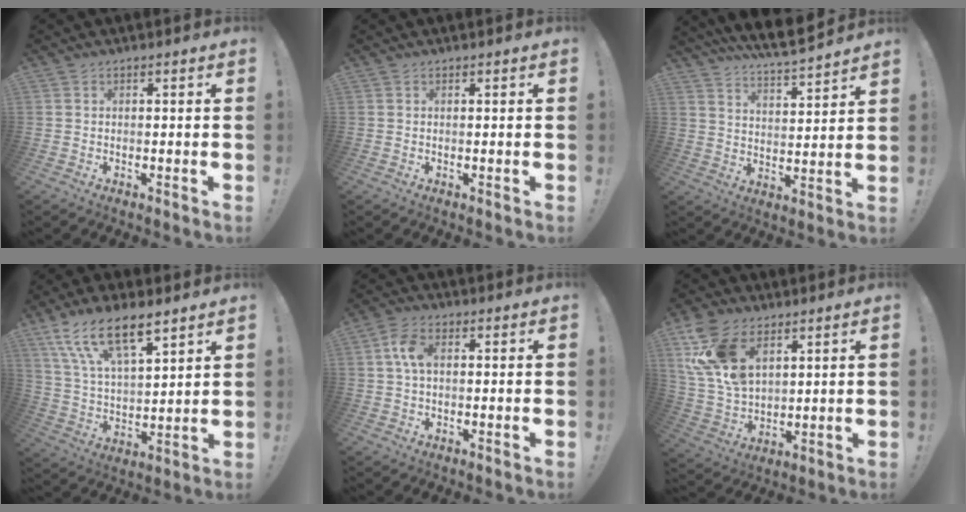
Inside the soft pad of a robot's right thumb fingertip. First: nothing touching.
{"total": 0.0}
{"total": 8.8, "force": [8.1, 1.1, 3.3], "torque": [-0.081, -0.068, 0.144]}
{"total": 15.1, "force": [10.4, 5.6, 9.4], "torque": [-0.171, -0.058, 0.187]}
{"total": 6.1, "force": [0.9, 3.5, 4.9], "torque": [-0.098, 0.006, 0.015]}
{"total": 16.0, "force": [7.7, 9.7, 10.2], "torque": [-0.204, -0.033, 0.148]}